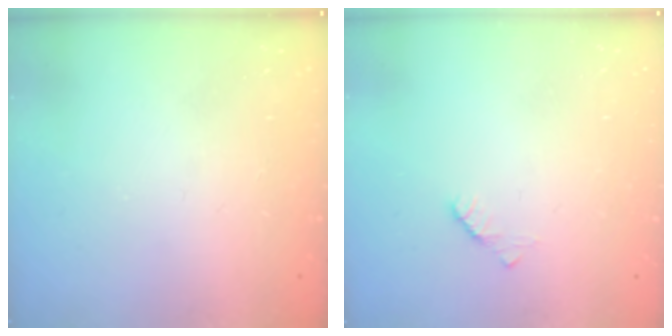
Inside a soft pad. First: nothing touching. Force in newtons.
{"total": 2.2, "press": 2.2, "slide": 0.3}